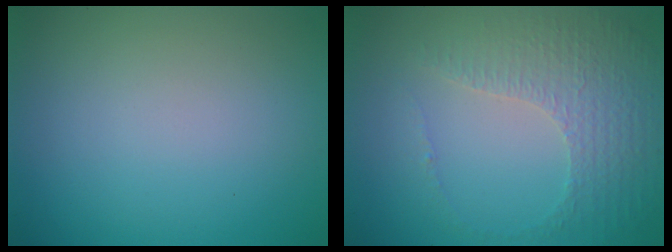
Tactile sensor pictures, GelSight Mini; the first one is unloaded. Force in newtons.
{"total": 4.6, "press": 3.1, "slide": 3.3}